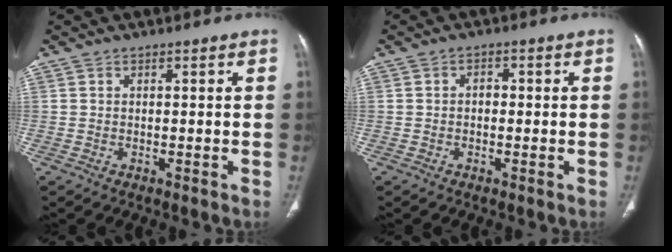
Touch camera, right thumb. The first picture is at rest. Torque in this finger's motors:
{"motor_torque": [-0.74, -0.03, -0.10, 0.44, 0.08]}